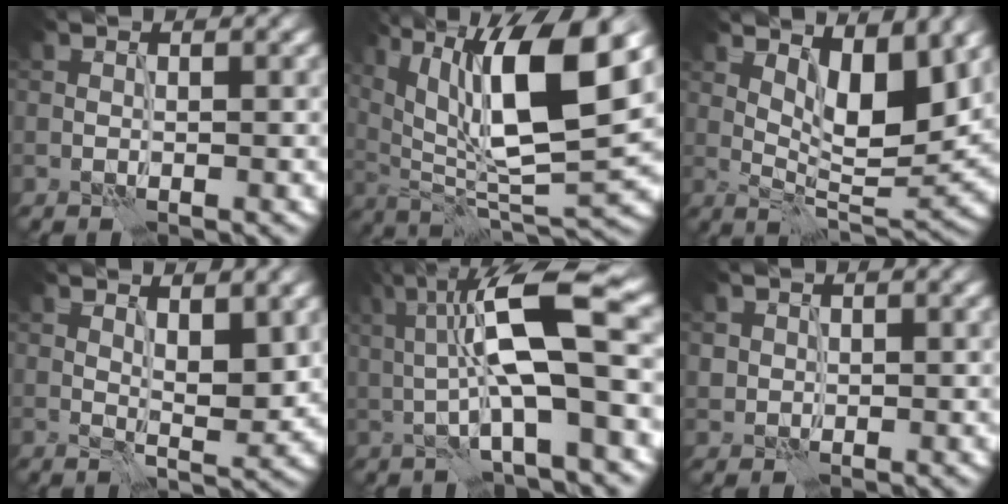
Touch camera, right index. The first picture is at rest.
{"total": 12.6, "force": [4.4, 3.9, 11.2], "torque": [-0.191, 0.000, 0.080]}
{"total": 6.7, "force": [3.1, 2.2, 5.5], "torque": [-0.082, -0.015, 0.055]}
{"total": 3.6, "force": [1.7, 1.0, 2.9], "torque": [-0.045, -0.006, 0.031]}
{"total": 9.6, "force": [1.4, 2.2, 9.2], "torque": [-0.159, 0.011, 0.021]}
{"total": 1.1, "force": [0.4, 1.0, 0.0], "torque": [0.000, -0.003, 0.009]}